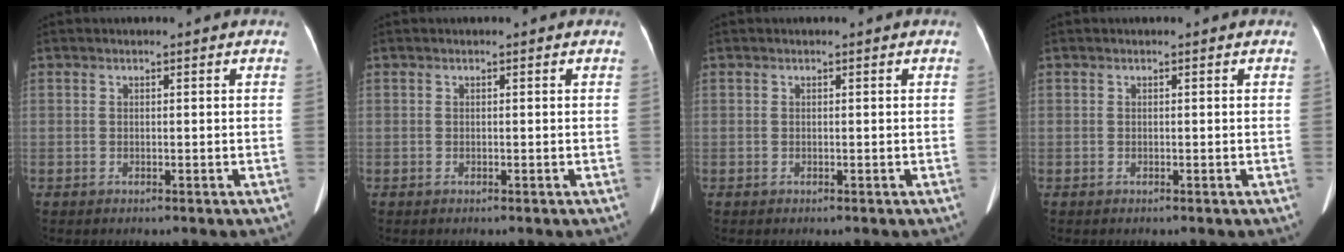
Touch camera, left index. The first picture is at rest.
{"total": 0.0}
{"total": 0.0}
{"total": 0.0}